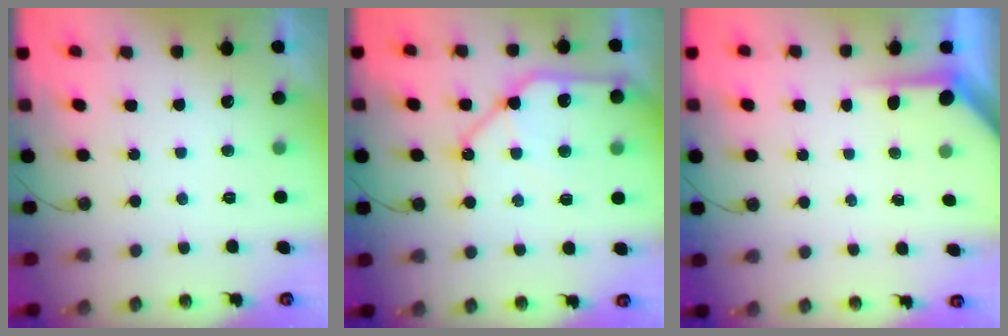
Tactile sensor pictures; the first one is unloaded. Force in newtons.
{"total": 15.6, "press": 15.5, "slide": 1.9}
{"total": 3.6, "press": 3.6, "slide": 0.4}